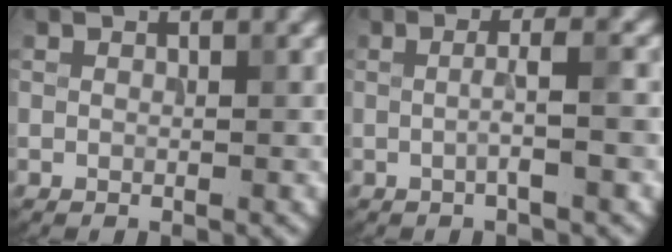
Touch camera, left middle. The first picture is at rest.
{"total": 3.0, "force": [-0.2, 0.6, 3.0], "torque": [-0.041, 0.006, -0.009]}